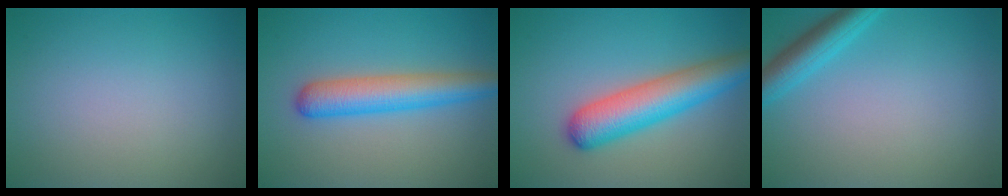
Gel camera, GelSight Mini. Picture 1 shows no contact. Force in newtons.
{"total": 5.0, "press": 5.0, "slide": 0.1}
{"total": 6.6, "press": 6.6, "slide": 0.2}
{"total": 3.5, "press": 3.5, "slide": 0.3}